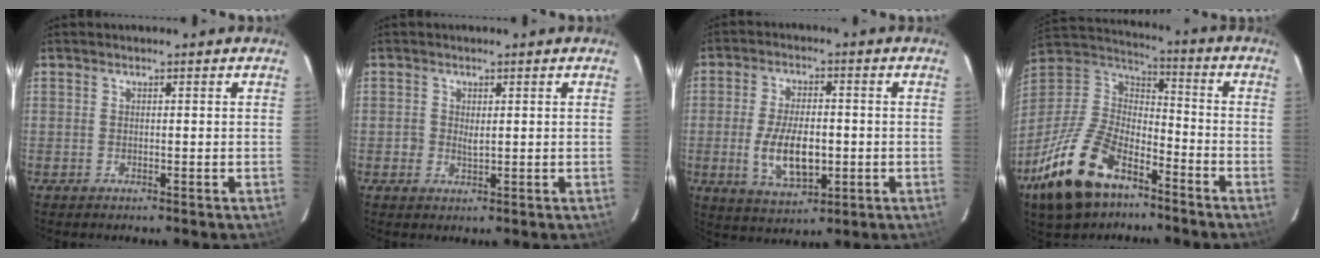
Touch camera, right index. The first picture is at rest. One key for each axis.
{"total": 1.5, "fx": 0.1, "fy": 1.2, "fz": 0.8, "tx": -0.021, "ty": -0.001, "tz": 0.001}
{"total": 10.6, "fx": -2.0, "fy": 5.1, "fz": 9.0, "tx": -0.181, "ty": -0.010, "tz": -0.026}
{"total": 21.5, "fx": -12.6, "fy": 11.5, "fz": 13.1, "tx": -0.290, "ty": -0.015, "tz": -0.226}